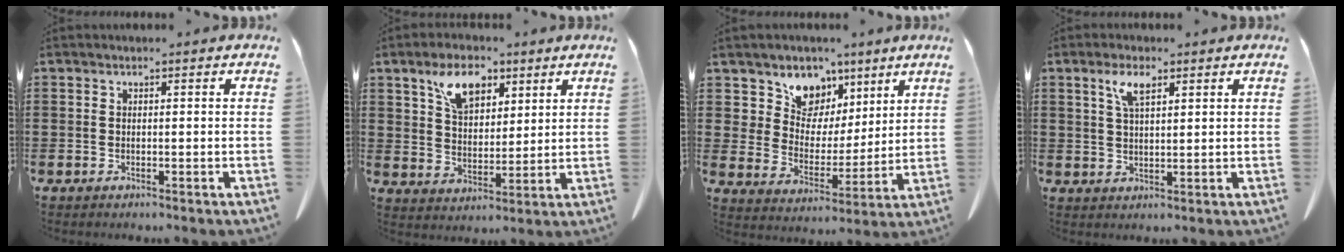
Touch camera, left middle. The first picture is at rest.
{"total": 8.1, "force": [5.0, 4.3, 4.7], "torque": [-0.094, 0.004, 0.091]}
{"total": 7.9, "force": [5.4, 5.6, 1.3], "torque": [-0.067, -0.032, 0.100]}
{"total": 4.5, "force": [2.5, 1.4, 3.5], "torque": [-0.078, 0.006, 0.043]}